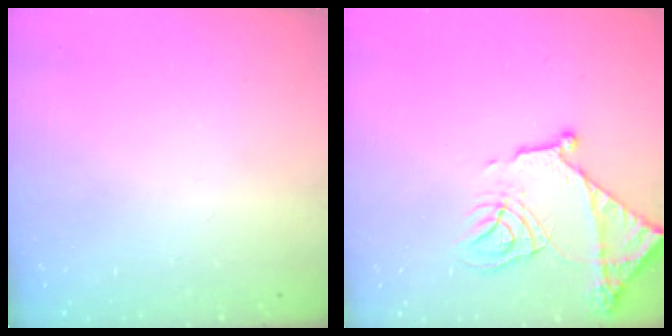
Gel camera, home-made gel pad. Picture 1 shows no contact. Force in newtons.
{"total": 18.2, "press": 18.2, "slide": 1.1}